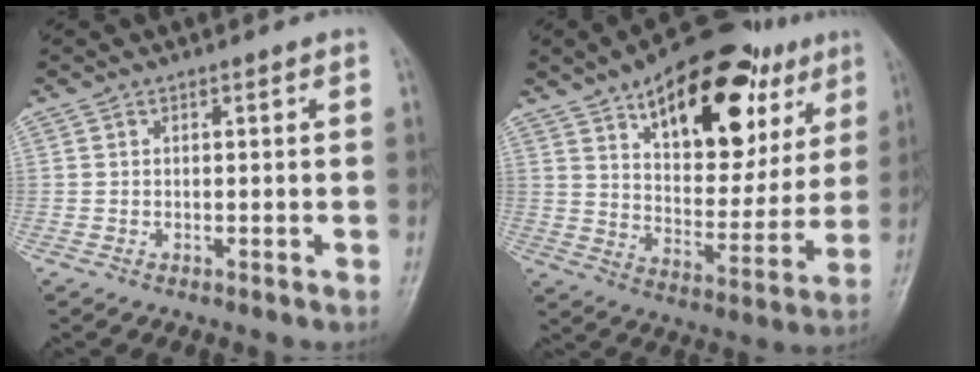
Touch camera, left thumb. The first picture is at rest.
{"total": 25.0, "force": [12.4, 12.6, 17.7], "torque": [-0.211, -0.026, 0.189]}